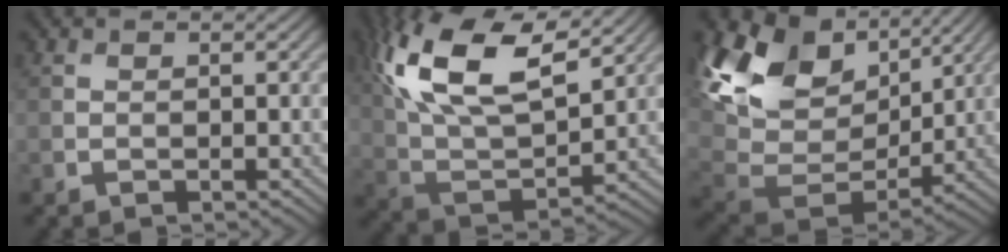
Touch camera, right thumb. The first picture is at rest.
{"total": 16.6, "force": [8.3, 7.2, 12.5], "torque": [-0.282, 0.021, 0.142]}
{"total": 15.9, "force": [6.8, 10.2, 10.1], "torque": [-0.251, 0.015, 0.141]}